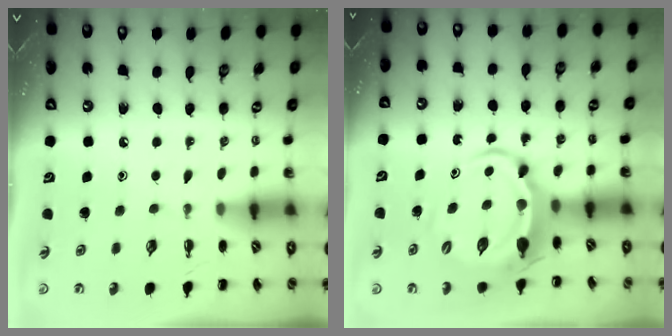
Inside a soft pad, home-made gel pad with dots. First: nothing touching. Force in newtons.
{"total": 5.8, "press": 5.8, "slide": 1.0}